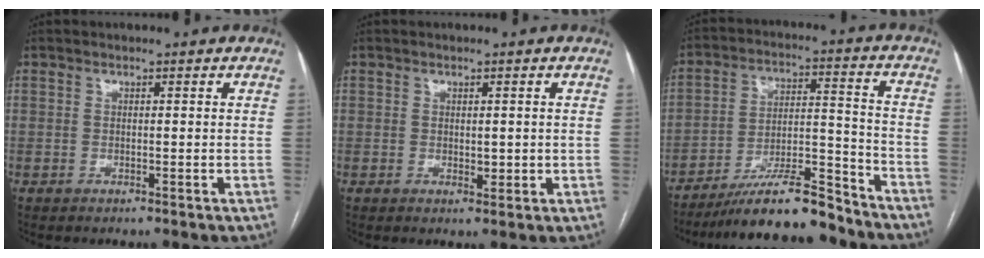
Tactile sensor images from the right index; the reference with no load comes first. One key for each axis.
{"total": 1.5, "fx": -0.1, "fy": 0.8, "fz": 1.3, "tx": -0.018, "ty": -0.003, "tz": 0.002}
{"total": 14.7, "fx": -13.0, "fy": 2.1, "fz": 6.6, "tx": -0.106, "ty": 0.023, "tz": -0.220}